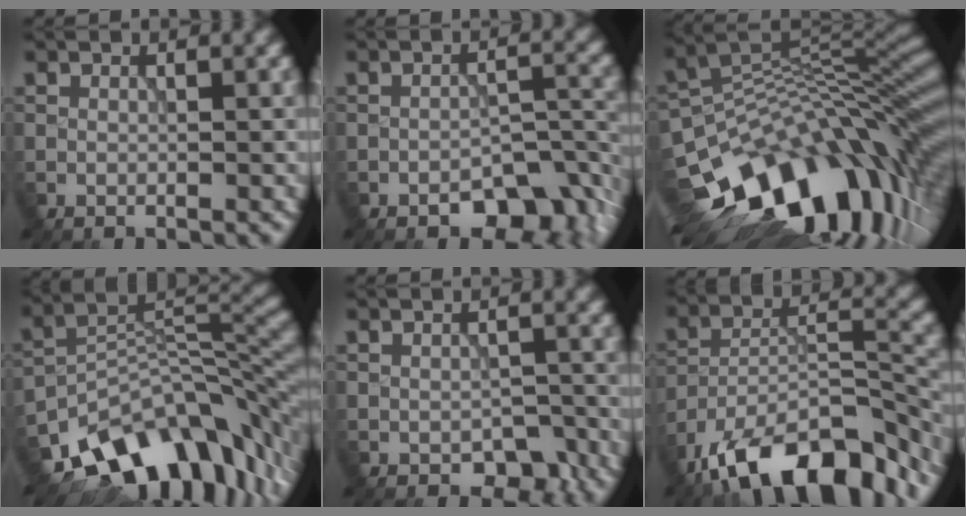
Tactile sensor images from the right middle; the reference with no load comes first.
{"total": 6.1, "force": [-3.8, 2.9, 3.8], "torque": [-0.045, 0.001, -0.054]}
{"total": 15.7, "force": [-6.9, 8.5, 11.3], "torque": [-0.180, -0.011, -0.110]}
{"total": 13.3, "force": [-8.7, 6.4, 7.8], "torque": [-0.126, 0.000, -0.152]}
{"total": 2.9, "force": [-1.5, 1.8, 1.7], "torque": [-0.022, -0.007, -0.019]}
{"total": 13.8, "force": [-10.1, 5.0, 7.8], "torque": [-0.134, 0.009, -0.173]}